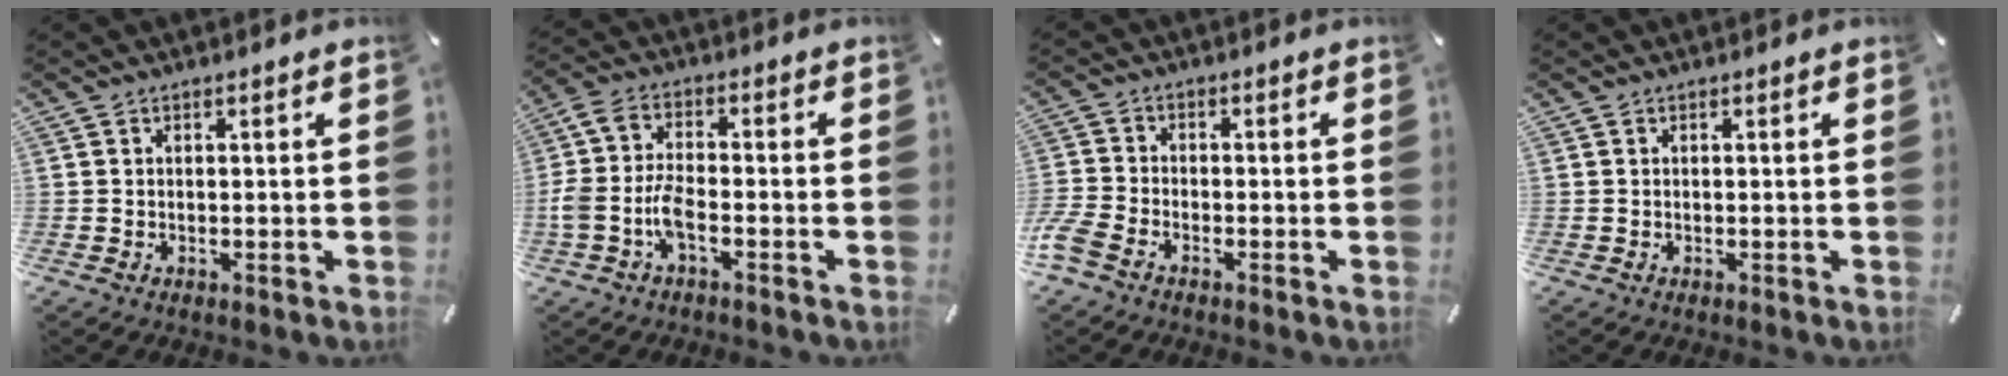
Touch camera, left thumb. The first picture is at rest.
{"total": 7.6, "force": [-3.1, 3.3, 6.0], "torque": [-0.130, 0.002, -0.057]}
{"total": 3.8, "force": [-2.8, 1.9, 1.8], "torque": [-0.060, 0.004, -0.060]}
{"total": 0.0}